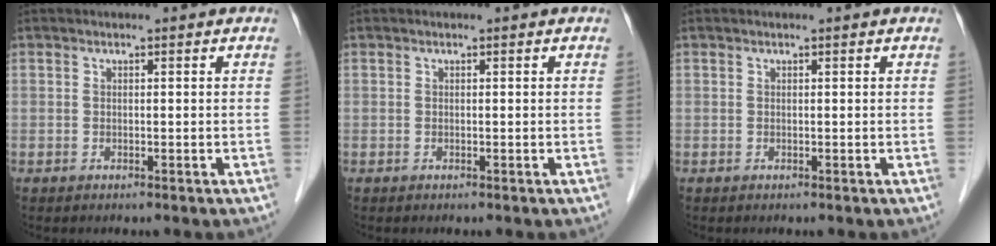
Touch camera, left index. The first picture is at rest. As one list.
[{"total": 0.0}, {"total": 0.0}]